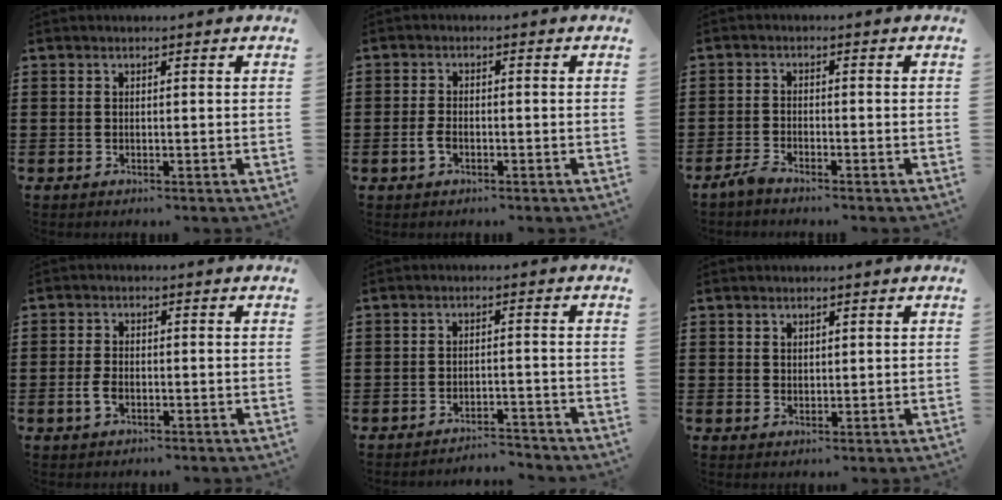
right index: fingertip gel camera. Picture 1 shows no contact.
{"total": 2.4, "force": [-0.9, 1.3, 1.8], "torque": [-0.043, -0.002, -0.020]}
{"total": 2.0, "force": [-1.9, 0.2, 0.7], "torque": [-0.020, 0.001, -0.039]}
{"total": 2.6, "force": [-0.9, 1.4, 1.9], "torque": [-0.052, -0.004, -0.021]}
{"total": 2.9, "force": [-2.9, 0.0, 0.2], "torque": [-0.010, 0.001, -0.061]}
{"total": 1.6, "force": [1.3, 0.9, 0.2], "torque": [-0.005, 0.003, 0.026]}